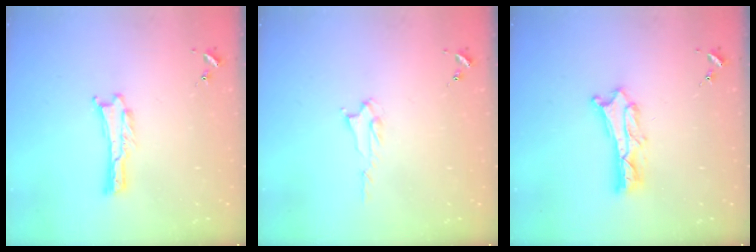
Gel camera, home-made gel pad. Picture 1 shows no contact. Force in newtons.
{"total": 2.2, "press": 2.2, "slide": 0.4}
{"total": 3.8, "press": 3.8, "slide": 0.4}